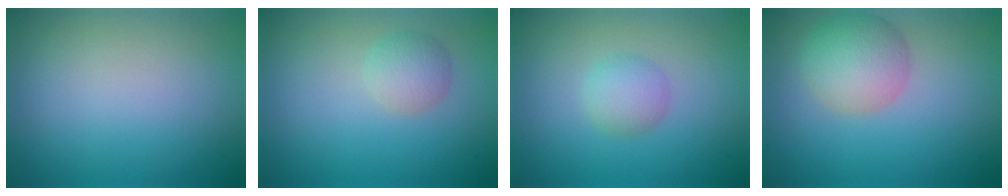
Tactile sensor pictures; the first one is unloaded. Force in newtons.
{"total": 2.0, "press": 2.0, "slide": 0.1}
{"total": 2.0, "press": 2.0, "slide": 0.1}
{"total": 4.4, "press": 4.4, "slide": 0.3}